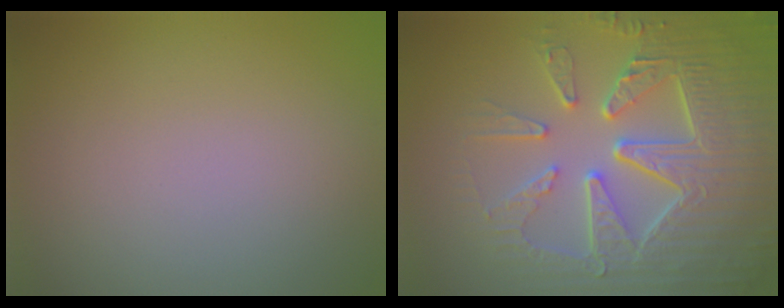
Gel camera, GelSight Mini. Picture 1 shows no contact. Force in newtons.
{"total": 9.1, "press": 6.5, "slide": 6.3}